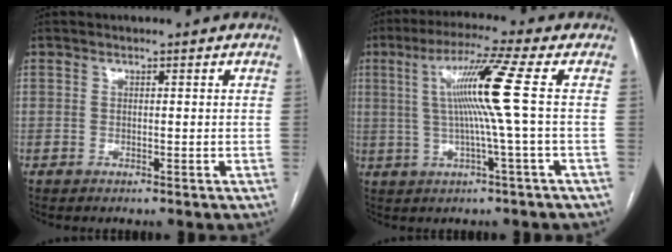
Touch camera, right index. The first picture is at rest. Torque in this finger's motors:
{"motor_torque": [0.96, -0.07, 0.41, 0.21]}